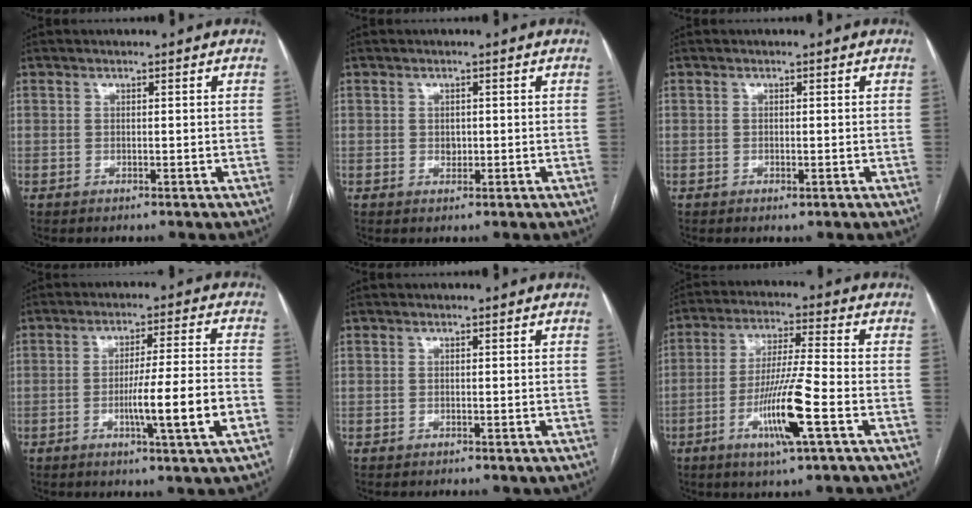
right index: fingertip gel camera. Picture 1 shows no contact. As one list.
[{"total": 1.2, "force": [0.0, 1.0, 0.8], "torque": [-0.011, 0.001, 0.002]}, {"total": 0.7, "force": [-0.4, 0.3, 0.5], "torque": [-0.006, -0.001, -0.003]}, {"total": 12.2, "force": [-3.7, -0.8, 11.6], "torque": [-0.195, -0.007, -0.063]}, {"total": 0.7, "force": [-0.6, 0.4, 0.2], "torque": [-0.006, 0.000, -0.007]}, {"total": 11.3, "force": [-4.2, -0.1, 10.5], "torque": [-0.204, -0.012, -0.080]}]